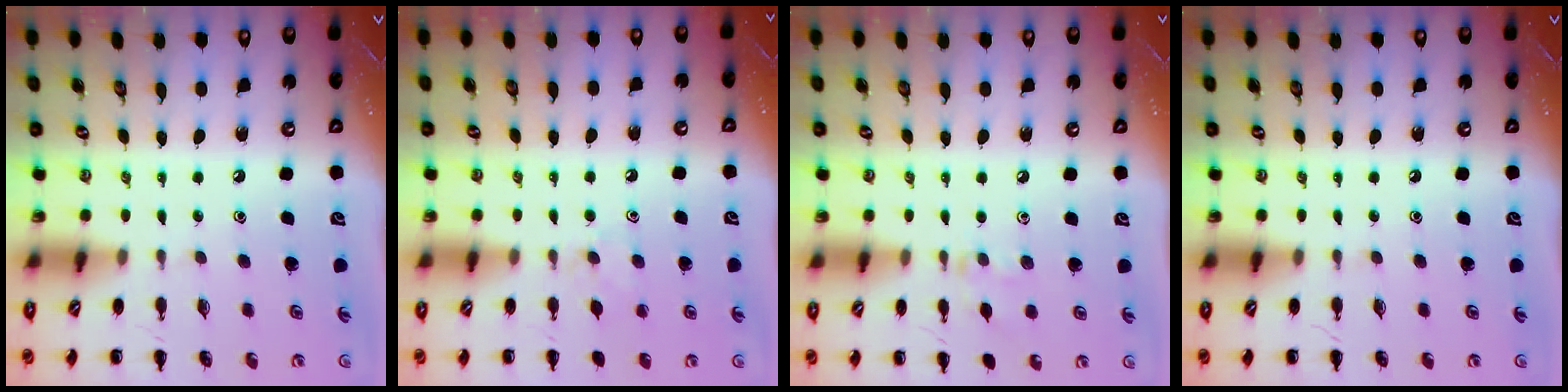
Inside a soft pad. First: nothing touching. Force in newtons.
{"total": 5.7, "press": 5.4, "slide": 1.9}
{"total": 7.2, "press": 6.9, "slide": 1.8}
{"total": 0.0}